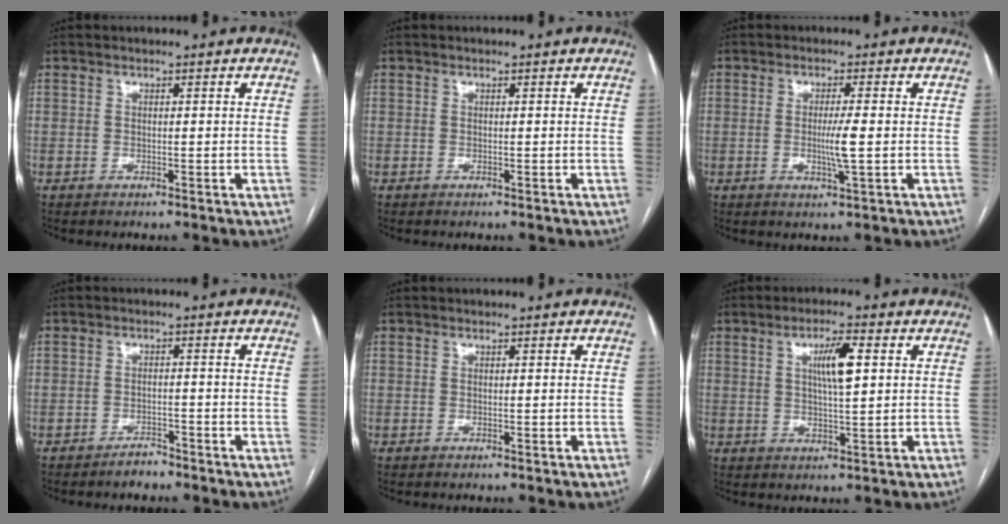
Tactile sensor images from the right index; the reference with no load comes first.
{"total": 0.0}
{"total": 4.1, "force": [-0.5, -0.2, 4.0], "torque": [-0.078, -0.008, -0.009]}
{"total": 2.3, "force": [-2.1, 0.8, 0.6], "torque": [-0.009, 0.002, -0.033]}
{"total": 0.0}
{"total": 6.0, "force": [1.7, 0.8, 5.7], "torque": [-0.101, 0.005, 0.029]}